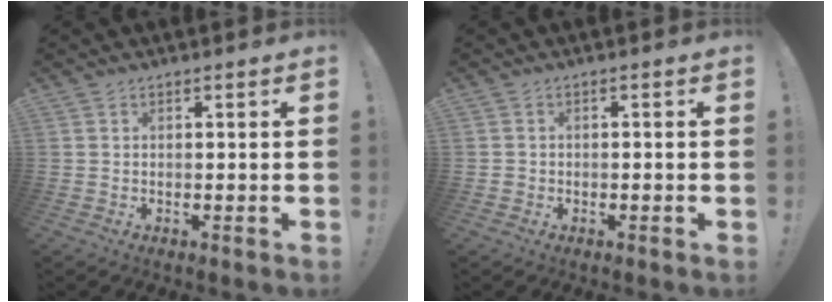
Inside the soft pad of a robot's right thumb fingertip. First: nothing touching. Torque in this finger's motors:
{"motor_torque": [0.09, 0.03, 0.09, -0.03, 0.00]}